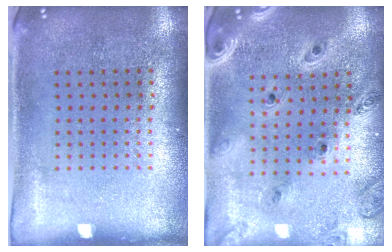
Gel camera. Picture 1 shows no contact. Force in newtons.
{"total": 1.4, "press": 1.3, "slide": 0.2}